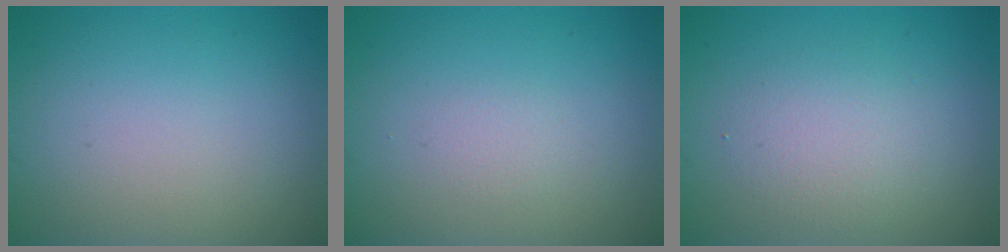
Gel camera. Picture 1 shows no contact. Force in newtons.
{"total": 0.7, "press": 0.7, "slide": 0.1}
{"total": 2.5, "press": 2.5, "slide": 0.2}